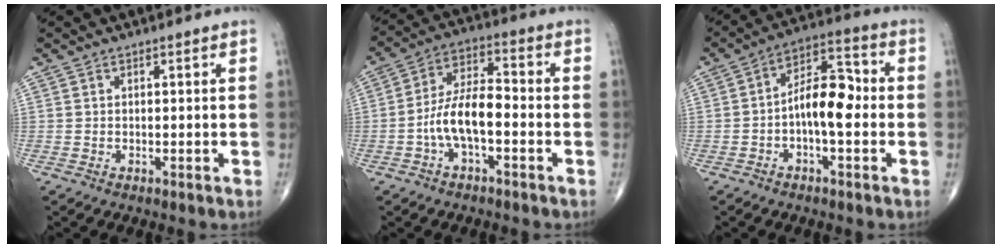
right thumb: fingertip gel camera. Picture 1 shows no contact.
{"total": 9.7, "force": [-2.7, 4.2, 8.3], "torque": [-0.159, 0.041, -0.057]}
{"total": 10.4, "force": [-1.4, 4.8, 9.0], "torque": [-0.137, 0.040, -0.032]}